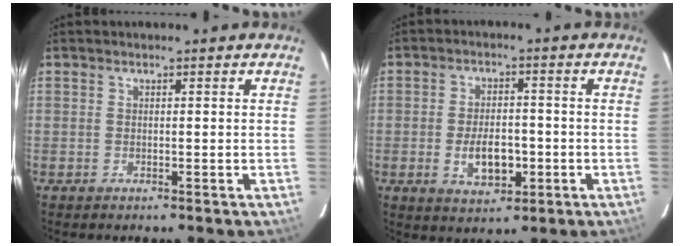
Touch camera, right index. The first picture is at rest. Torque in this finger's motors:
{"motor_torque": [0.19, -0.06, 0.36, 0.04]}